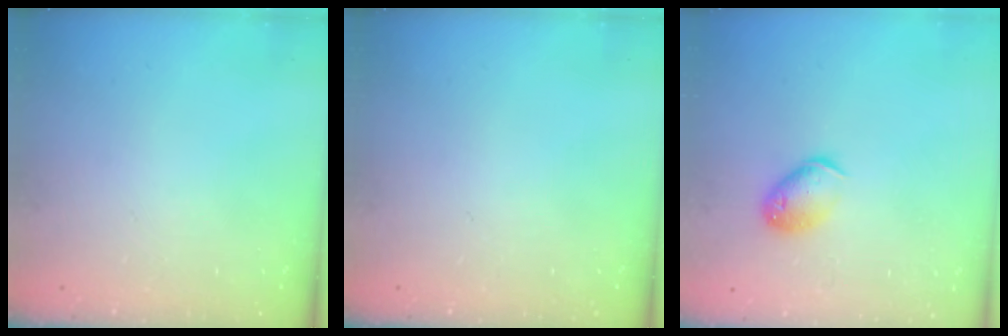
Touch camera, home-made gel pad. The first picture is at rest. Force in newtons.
{"total": 0.0}
{"total": 10.7, "press": 10.6, "slide": 1.6}